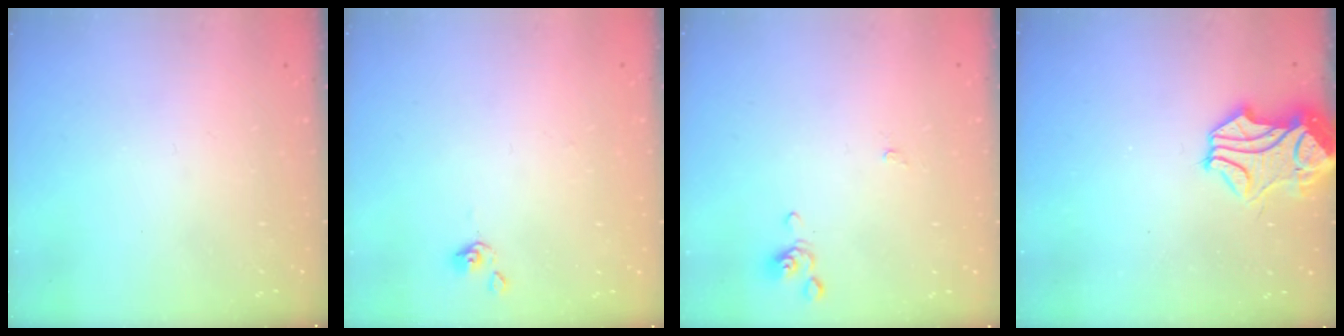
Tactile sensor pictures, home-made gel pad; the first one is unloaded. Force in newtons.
{"total": 0.0}
{"total": 0.0}
{"total": 2.0, "press": 1.3, "slide": 1.5}